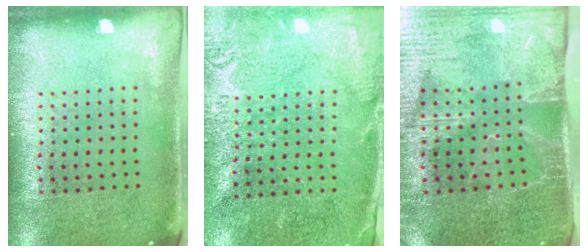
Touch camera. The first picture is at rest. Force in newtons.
{"total": 2.7, "press": 2.7, "slide": 0.2}
{"total": 4.0, "press": 3.5, "slide": 2.1}